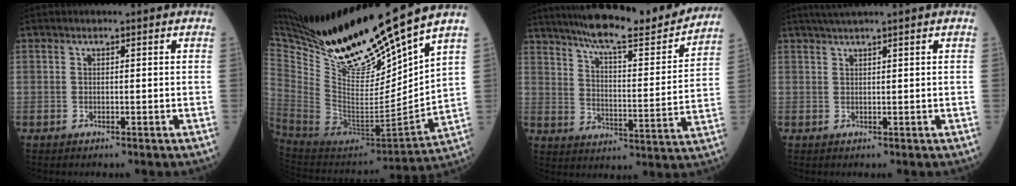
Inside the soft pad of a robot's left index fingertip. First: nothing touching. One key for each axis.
{"total": 22.4, "fx": 18.5, "fy": -0.7, "fz": 12.6, "tx": -0.211, "ty": -0.045, "tz": 0.341}
{"total": 22.9, "fx": 20.4, "fy": 1.8, "fz": 10.2, "tx": -0.168, "ty": -0.029, "tz": 0.284}
{"total": 3.0, "fx": 2.4, "fy": -0.7, "fz": 1.6, "tx": -0.028, "ty": 0.015, "tz": 0.047}